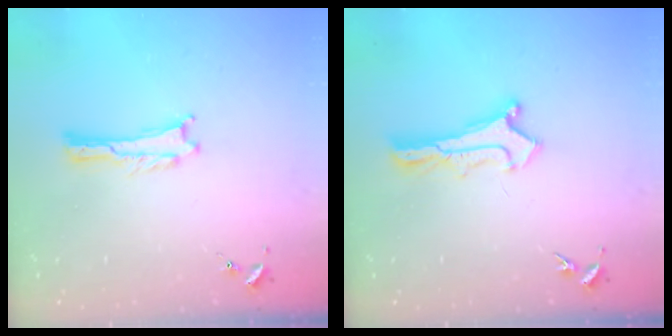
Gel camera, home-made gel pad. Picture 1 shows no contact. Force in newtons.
{"total": 1.1, "press": 1.1, "slide": 0.1}